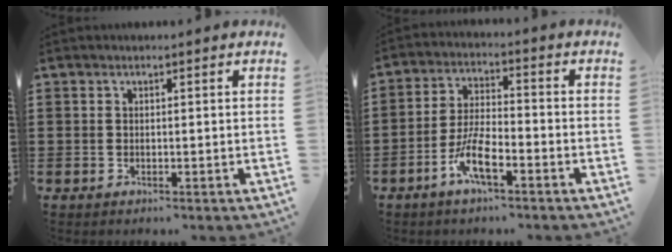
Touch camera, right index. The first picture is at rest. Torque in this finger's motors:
{"motor_torque": [1.21, 0.93, 0.22, 0.15]}